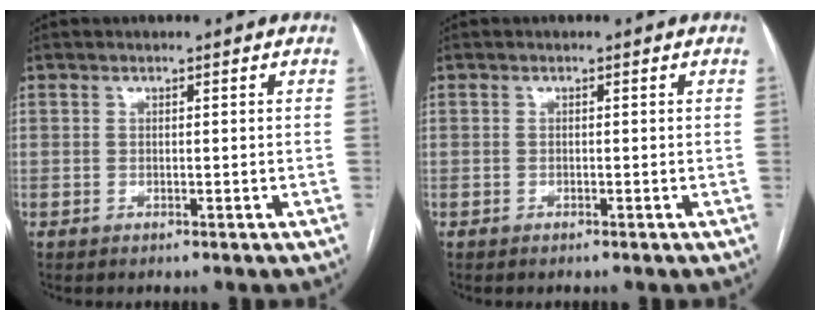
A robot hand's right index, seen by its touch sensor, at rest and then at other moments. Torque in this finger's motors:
{"motor_torque": [0.05, 0.01, 0.02, 0.01]}